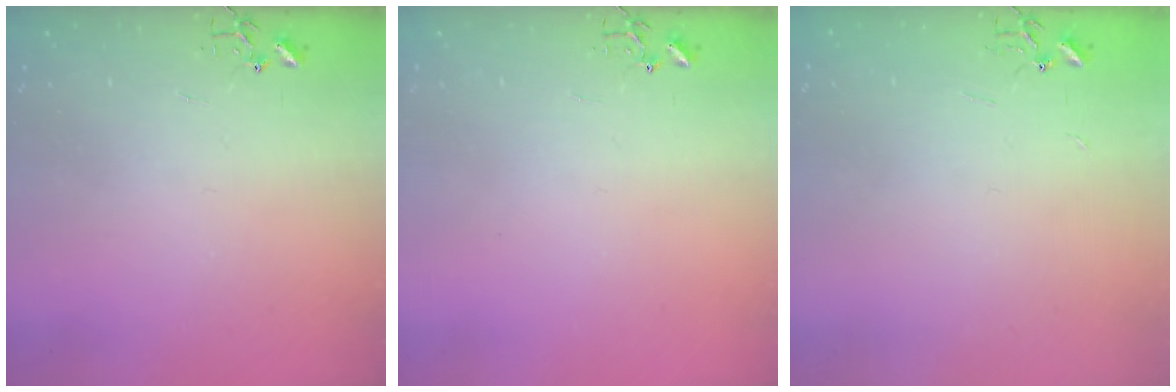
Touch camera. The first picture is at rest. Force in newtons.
{"total": 0.0}
{"total": 1.8, "press": 1.8, "slide": 0.2}